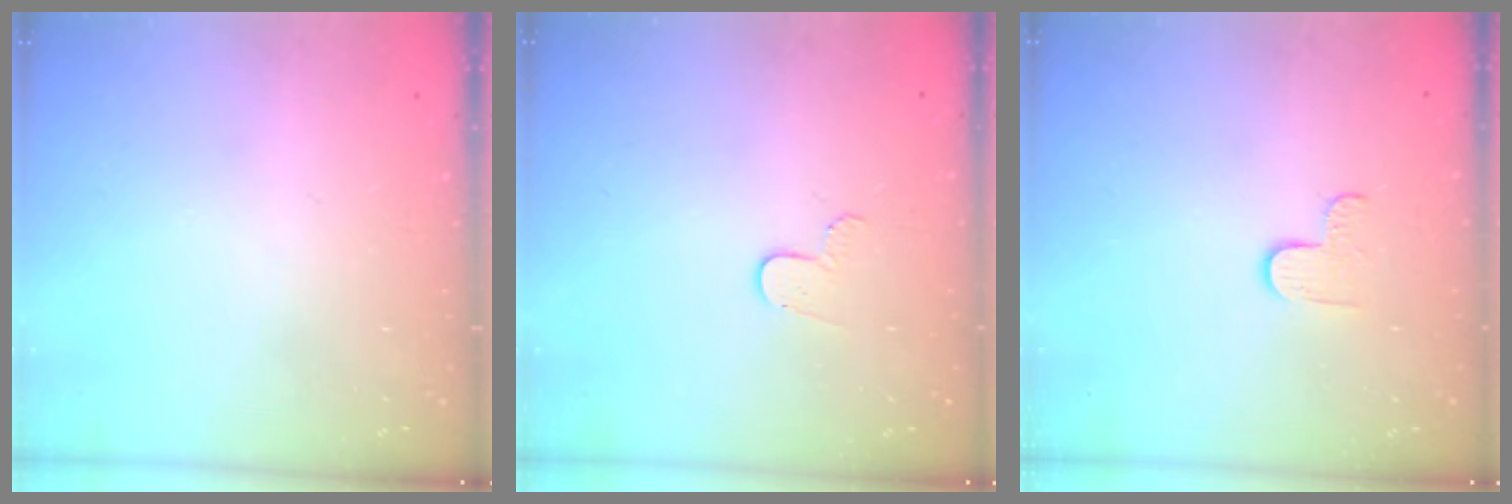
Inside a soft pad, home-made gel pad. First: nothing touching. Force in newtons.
{"total": 4.9, "press": 4.8, "slide": 0.4}
{"total": 2.9, "press": 2.9, "slide": 0.3}